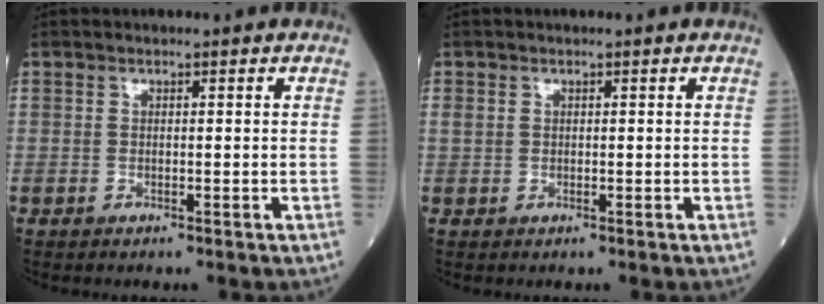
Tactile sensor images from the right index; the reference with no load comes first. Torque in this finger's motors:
{"motor_torque": [0.16, 0.14, 0.05, 0.00]}